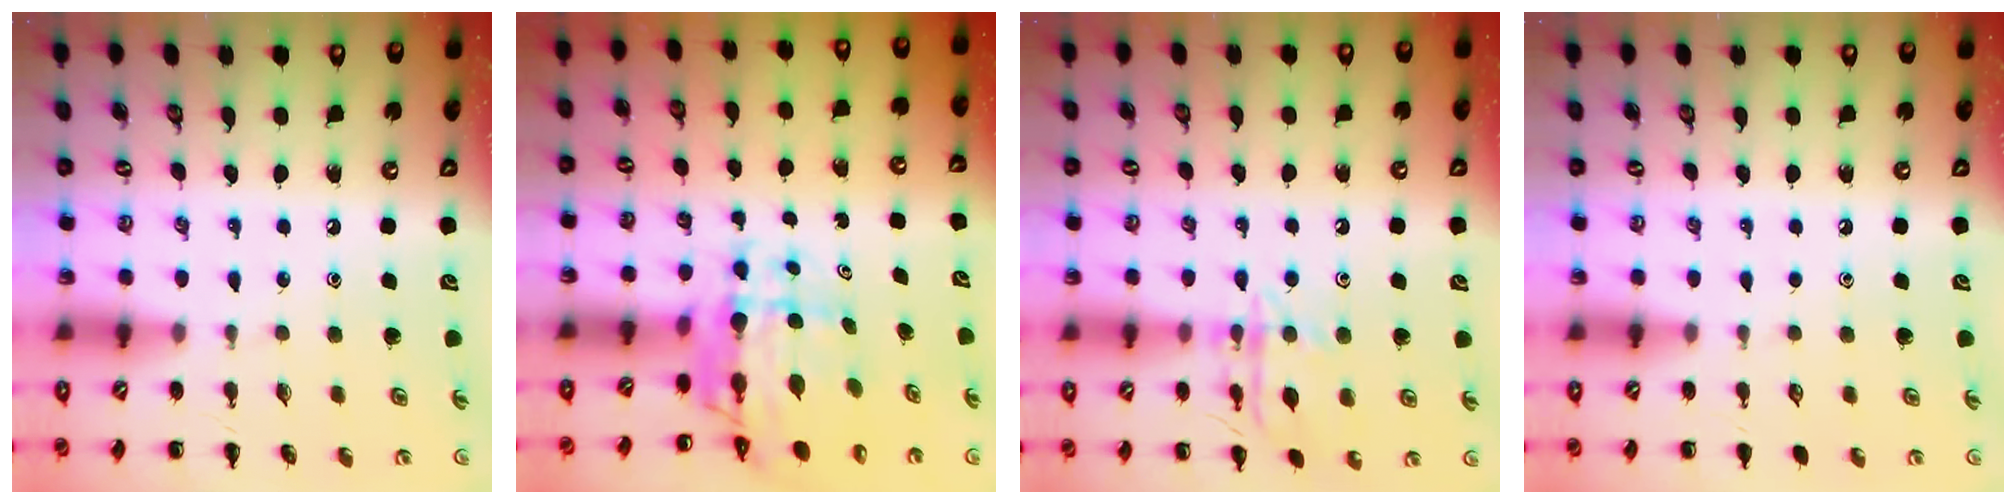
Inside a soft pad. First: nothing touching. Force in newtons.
{"total": 7.1, "press": 6.7, "slide": 2.5}
{"total": 13.0, "press": 13.0, "slide": 0.7}
{"total": 0.0}